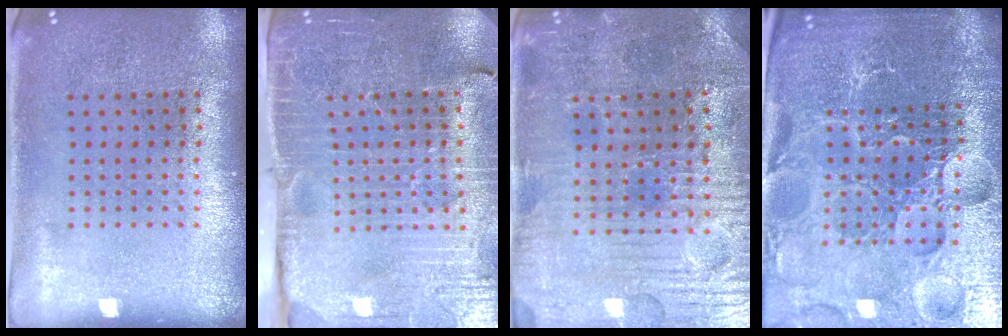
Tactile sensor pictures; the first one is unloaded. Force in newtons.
{"total": 3.6, "press": 3.6, "slide": 0.6}
{"total": 3.7, "press": 3.7, "slide": 0.6}
{"total": 5.5, "press": 5.1, "slide": 1.9}